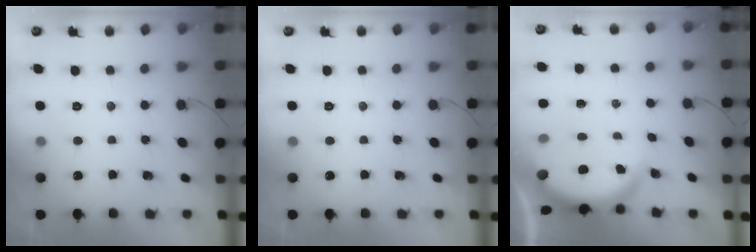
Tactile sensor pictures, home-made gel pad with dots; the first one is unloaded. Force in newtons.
{"total": 0.0}
{"total": 3.8, "press": 3.8, "slide": 0.1}